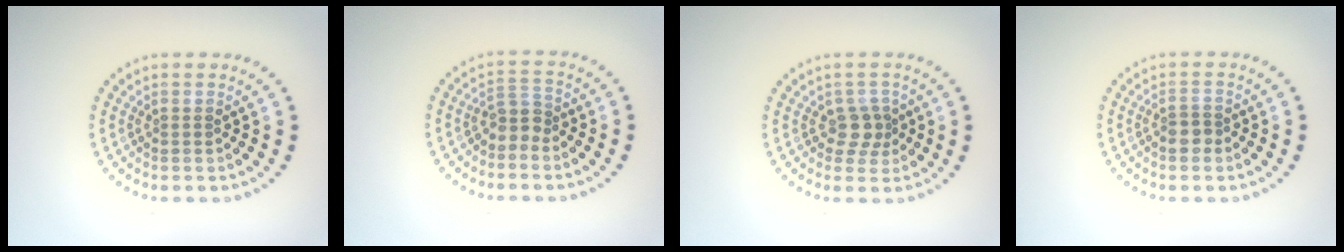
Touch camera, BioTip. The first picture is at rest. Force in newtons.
{"total": 2.2, "press": 1.7, "slide": 1.3}
{"total": 2.1, "press": 1.7, "slide": 1.3}
{"total": 1.6, "press": 1.5, "slide": 0.7}